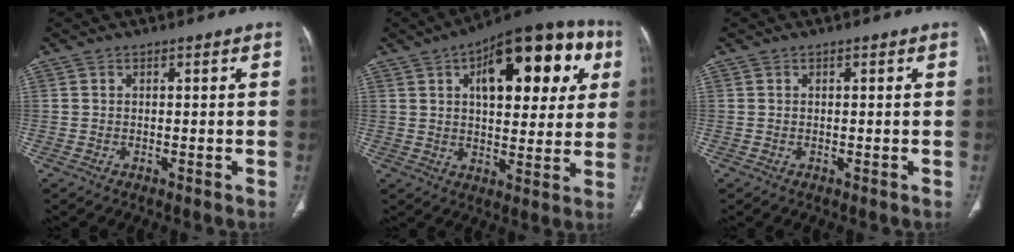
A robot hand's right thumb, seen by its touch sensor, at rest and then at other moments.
{"total": 23.7, "force": [8.1, 11.1, 19.3], "torque": [-0.229, 0.010, 0.111]}
{"total": 0.6, "force": [0.2, 0.2, 0.5], "torque": [-0.011, 0.001, 0.004]}